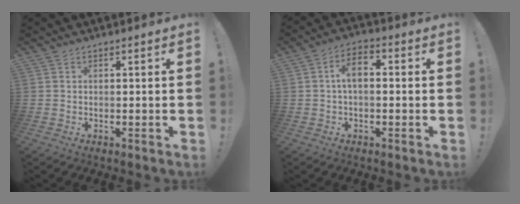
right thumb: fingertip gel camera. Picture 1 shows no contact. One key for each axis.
{"total": 5.9, "fx": 0.1, "fy": 3.0, "fz": 5.1, "tx": -0.091, "ty": 0.009, "tz": 0.004}